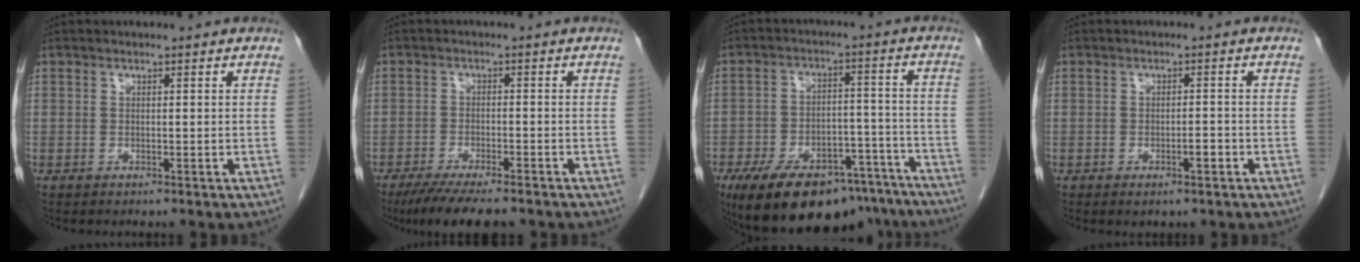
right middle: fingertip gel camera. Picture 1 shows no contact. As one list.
[{"total": 8.4, "force": [-6.6, 1.8, 4.8], "torque": [-0.077, -0.016, -0.106]}, {"total": 20.9, "force": [-16.0, 8.5, 10.4], "torque": [-0.151, 0.019, -0.232]}, {"total": 2.2, "force": [-1.1, 0.8, 1.8], "torque": [-0.029, 0.000, -0.011]}]